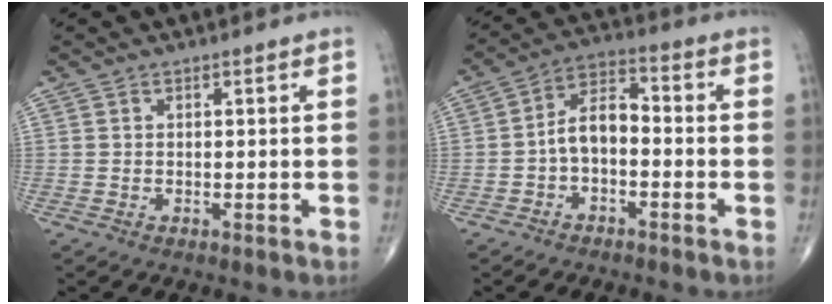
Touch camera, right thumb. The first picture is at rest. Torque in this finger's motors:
{"motor_torque": [1.12, 1.04, 0.73, -0.27, 0.04]}